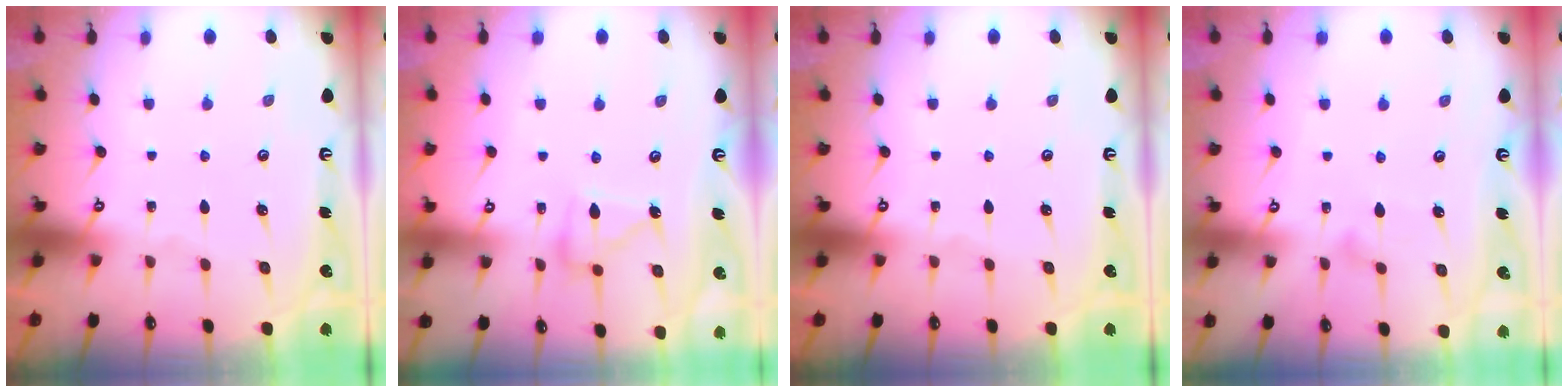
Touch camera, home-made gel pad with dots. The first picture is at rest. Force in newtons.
{"total": 10.7, "press": 10.7, "slide": 0.8}
{"total": 0.0}
{"total": 7.4, "press": 7.4, "slide": 0.5}